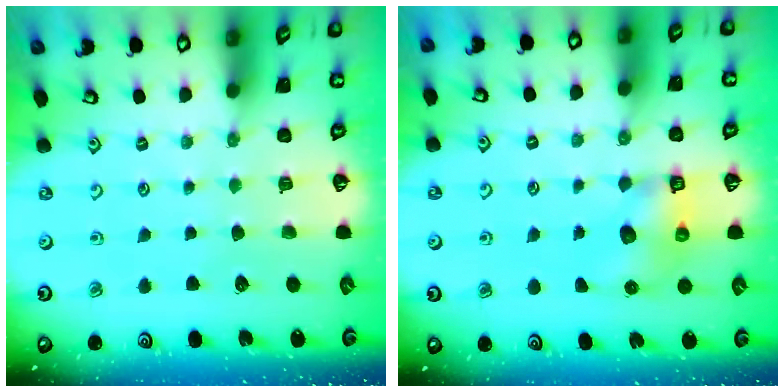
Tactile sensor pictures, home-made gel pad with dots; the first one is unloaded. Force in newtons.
{"total": 6.4, "press": 6.4, "slide": 0.7}